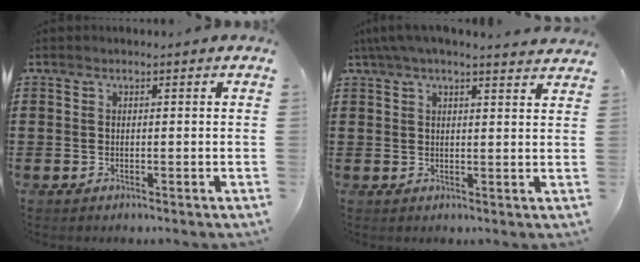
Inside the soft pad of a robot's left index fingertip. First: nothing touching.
{"total": 4.0, "force": [3.4, 0.1, 2.0], "torque": [-0.049, -0.005, 0.061]}